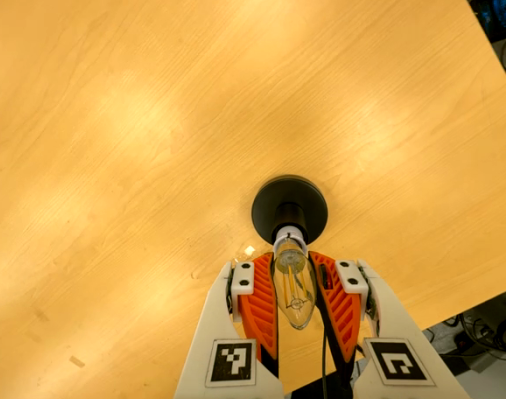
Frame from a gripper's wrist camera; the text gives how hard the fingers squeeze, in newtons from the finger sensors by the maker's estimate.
{"total": 16.4, "left": 14.9, "right": 17.8}